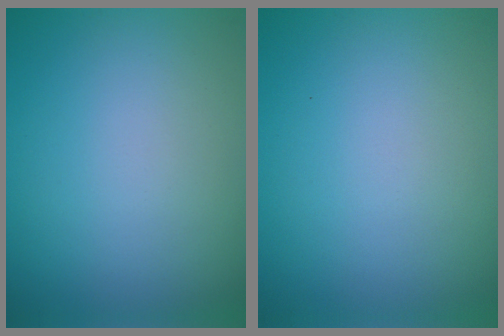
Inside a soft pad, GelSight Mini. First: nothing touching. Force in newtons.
{"total": 0.0}